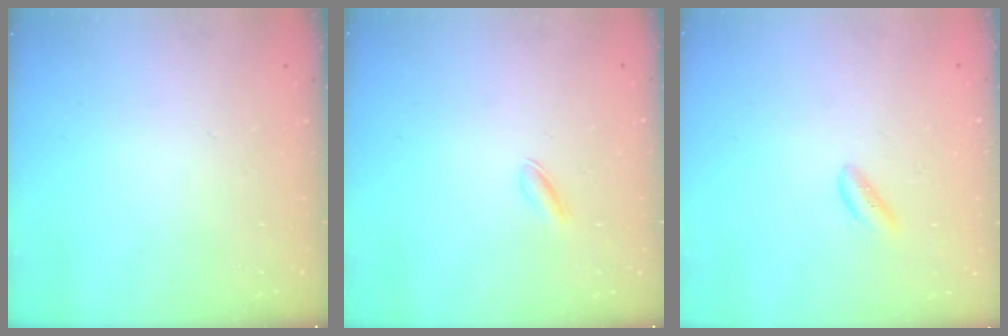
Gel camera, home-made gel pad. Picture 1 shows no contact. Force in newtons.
{"total": 2.3, "press": 2.3, "slide": 0.6}
{"total": 1.9, "press": 1.8, "slide": 0.4}